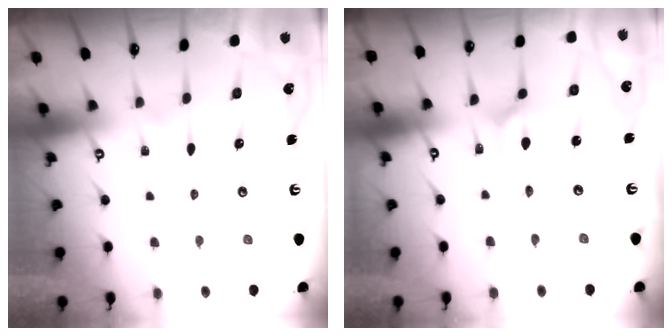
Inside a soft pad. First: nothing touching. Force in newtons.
{"total": 3.0, "press": 3.0, "slide": 0.4}